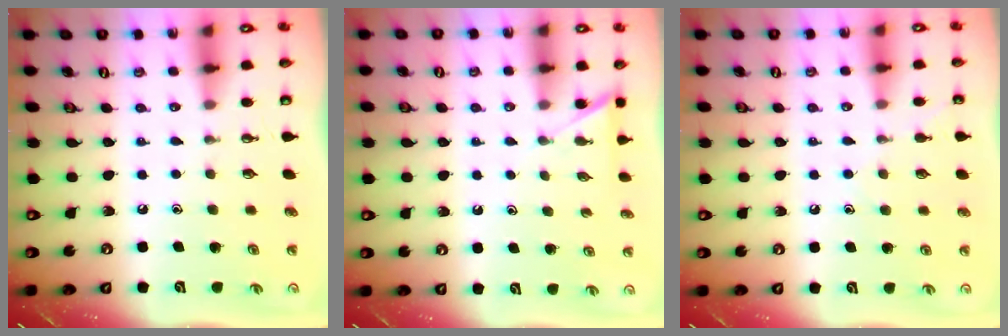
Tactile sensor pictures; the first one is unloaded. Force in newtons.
{"total": 3.1, "press": 3.1, "slide": 0.4}
{"total": 5.9, "press": 5.9, "slide": 0.4}